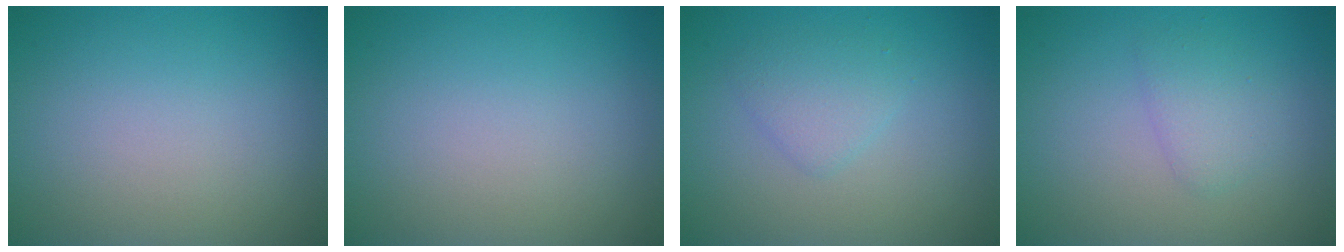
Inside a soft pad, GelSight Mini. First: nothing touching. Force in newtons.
{"total": 0.0}
{"total": 1.9, "press": 1.9, "slide": 0.2}
{"total": 1.8, "press": 1.8, "slide": 0.1}